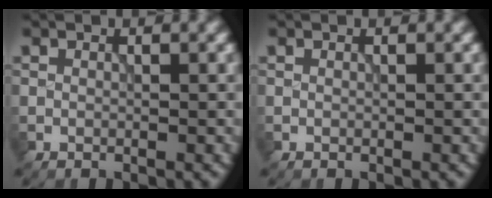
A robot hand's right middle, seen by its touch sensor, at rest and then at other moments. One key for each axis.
{"total": 0.0}